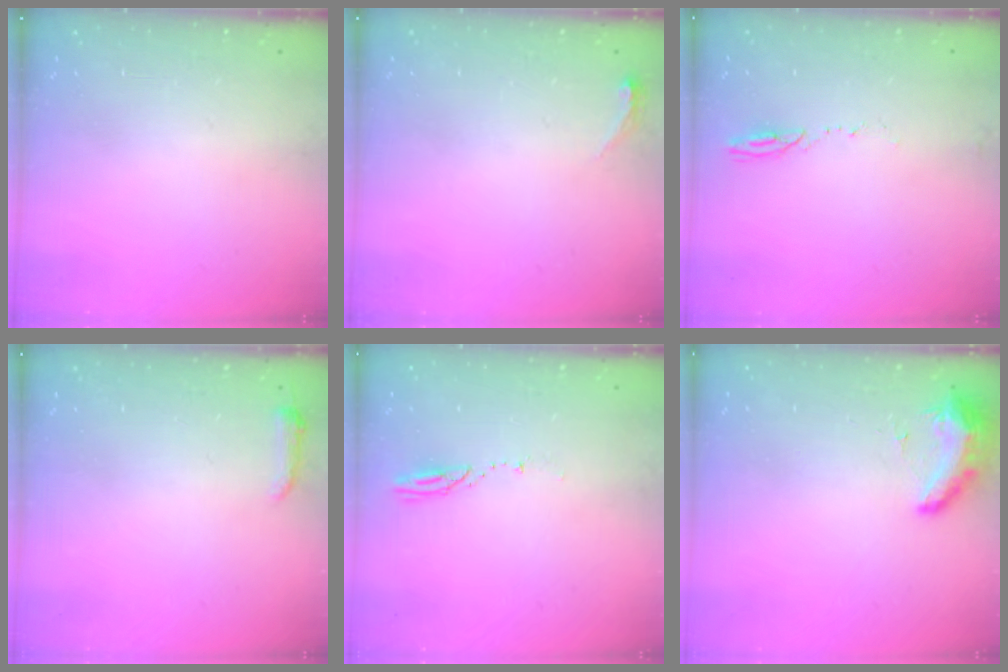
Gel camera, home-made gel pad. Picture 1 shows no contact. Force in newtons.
{"total": 3.7, "press": 3.4, "slide": 1.5}
{"total": 4.7, "press": 4.7, "slide": 0.5}
{"total": 3.6, "press": 3.5, "slide": 0.6}
{"total": 3.7, "press": 3.7, "slide": 0.4}
{"total": 16.9, "press": 11.4, "slide": 12.5}